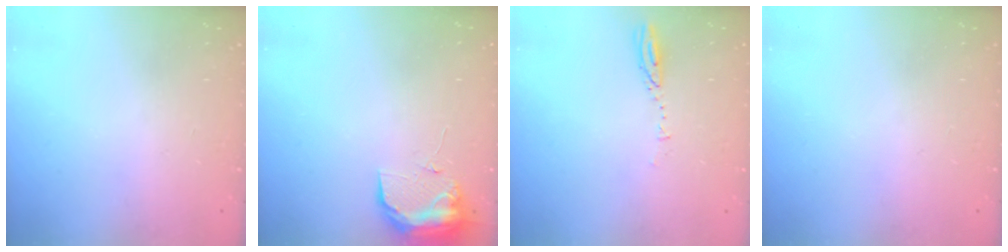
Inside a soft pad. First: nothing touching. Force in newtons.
{"total": 9.4, "press": 9.3, "slide": 1.3}
{"total": 2.9, "press": 2.9, "slide": 0.3}
{"total": 0.0}